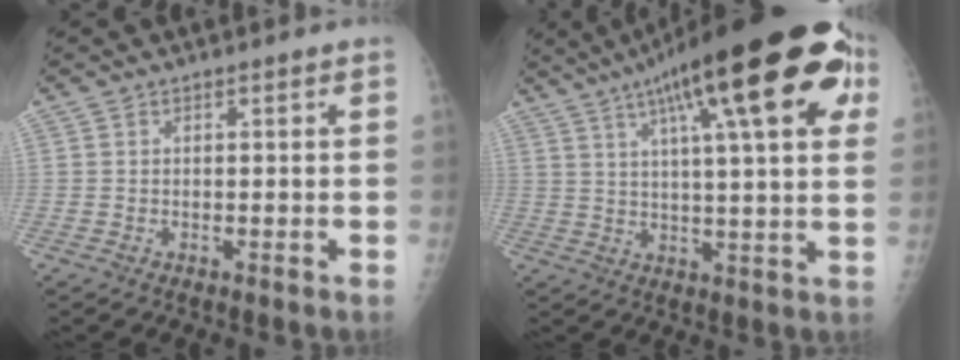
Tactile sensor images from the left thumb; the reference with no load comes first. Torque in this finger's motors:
{"motor_torque": [2.42, 1.21, 2.60, -0.17, 0.31]}